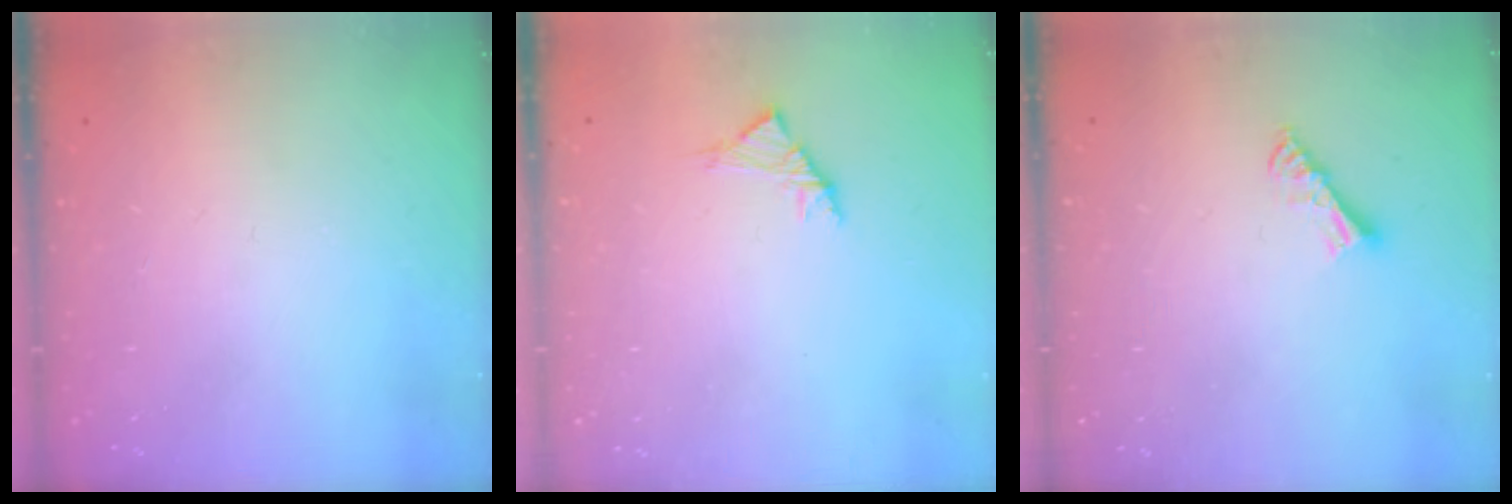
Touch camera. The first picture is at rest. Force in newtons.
{"total": 2.8, "press": 2.6, "slide": 0.8}
{"total": 5.4, "press": 5.4, "slide": 0.2}